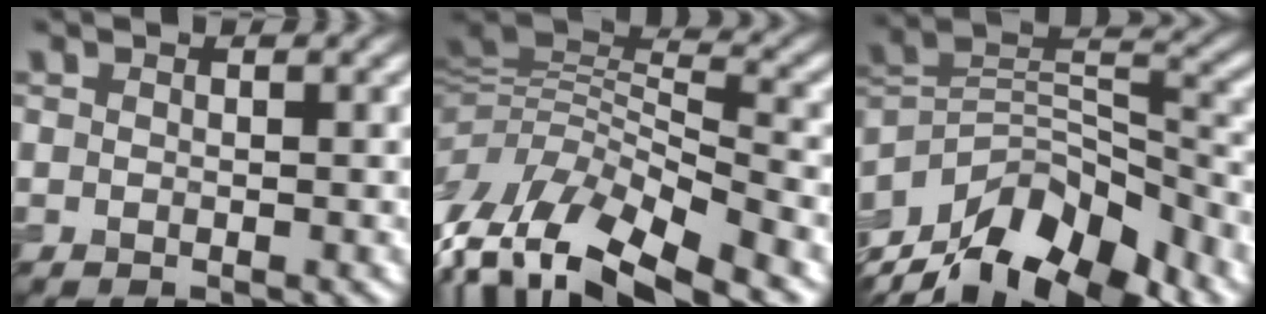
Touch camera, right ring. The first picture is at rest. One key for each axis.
{"total": 15.3, "fx": -8.7, "fy": 6.2, "fz": 10.9, "tx": -0.234, "ty": 0.007, "tz": -0.138}
{"total": 12.7, "fx": -8.8, "fy": 6.1, "fz": 6.9, "tx": -0.137, "ty": 0.026, "tz": -0.158}